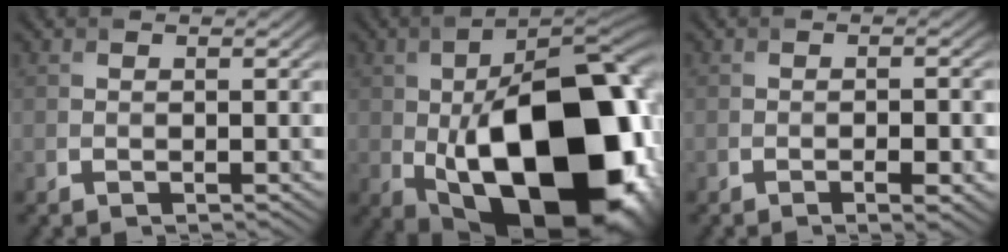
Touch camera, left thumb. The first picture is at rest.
{"total": 23.0, "force": [-4.0, 12.7, 18.8], "torque": [-0.293, -0.031, -0.048]}
{"total": 2.7, "force": [-1.1, 0.6, 2.3], "torque": [-0.039, 0.001, -0.016]}